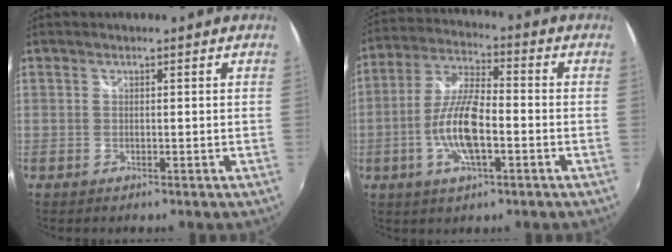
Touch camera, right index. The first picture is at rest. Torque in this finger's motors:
{"motor_torque": [2.00, -0.14, 0.99, 0.12]}